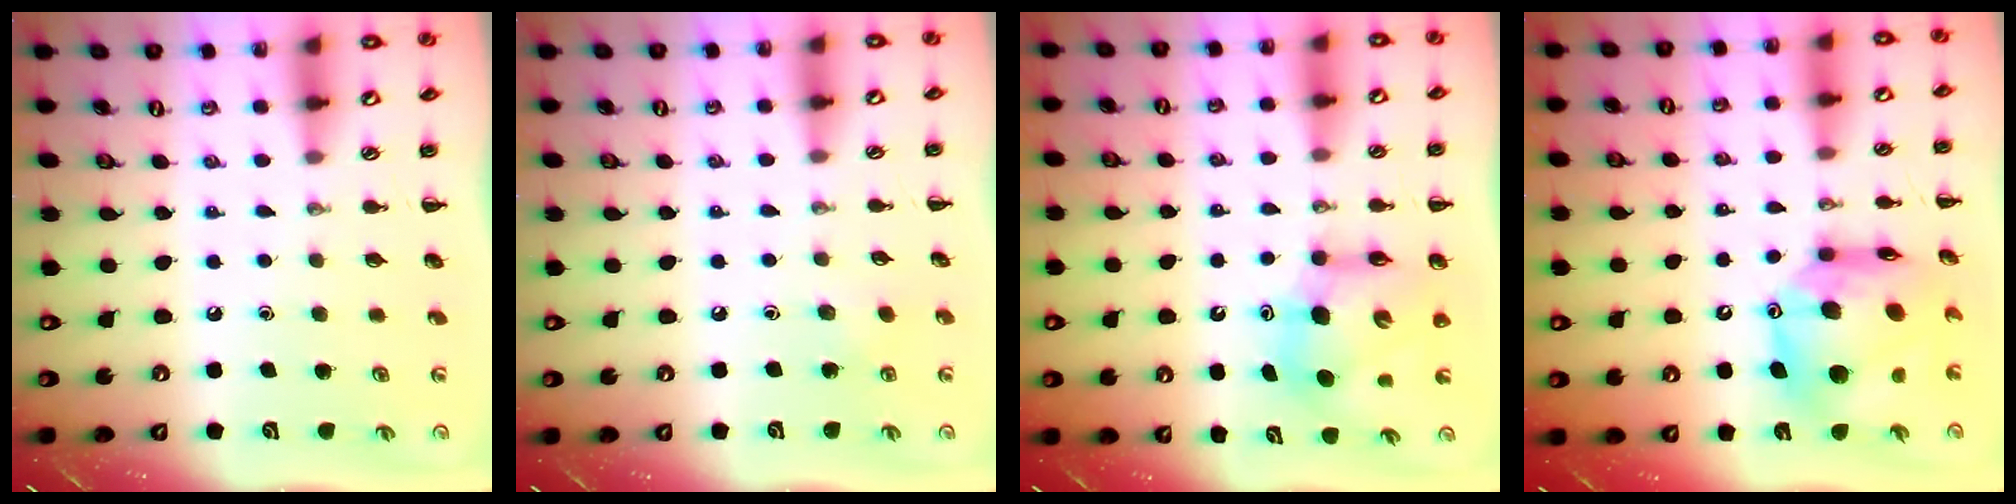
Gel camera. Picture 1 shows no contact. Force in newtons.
{"total": 4.8, "press": 4.6, "slide": 1.2}
{"total": 8.6, "press": 8.2, "slide": 2.5}
{"total": 15.1, "press": 14.4, "slide": 4.5}